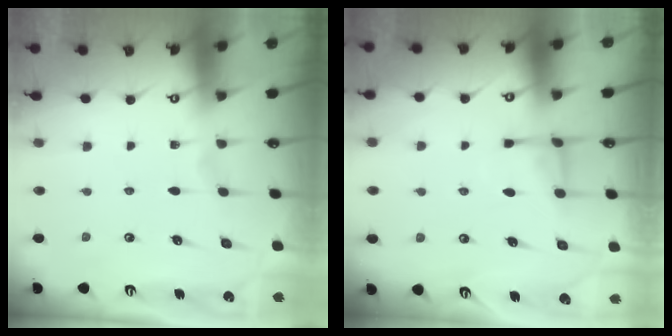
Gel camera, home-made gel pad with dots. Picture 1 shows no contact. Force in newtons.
{"total": 5.4, "press": 5.4, "slide": 0.6}